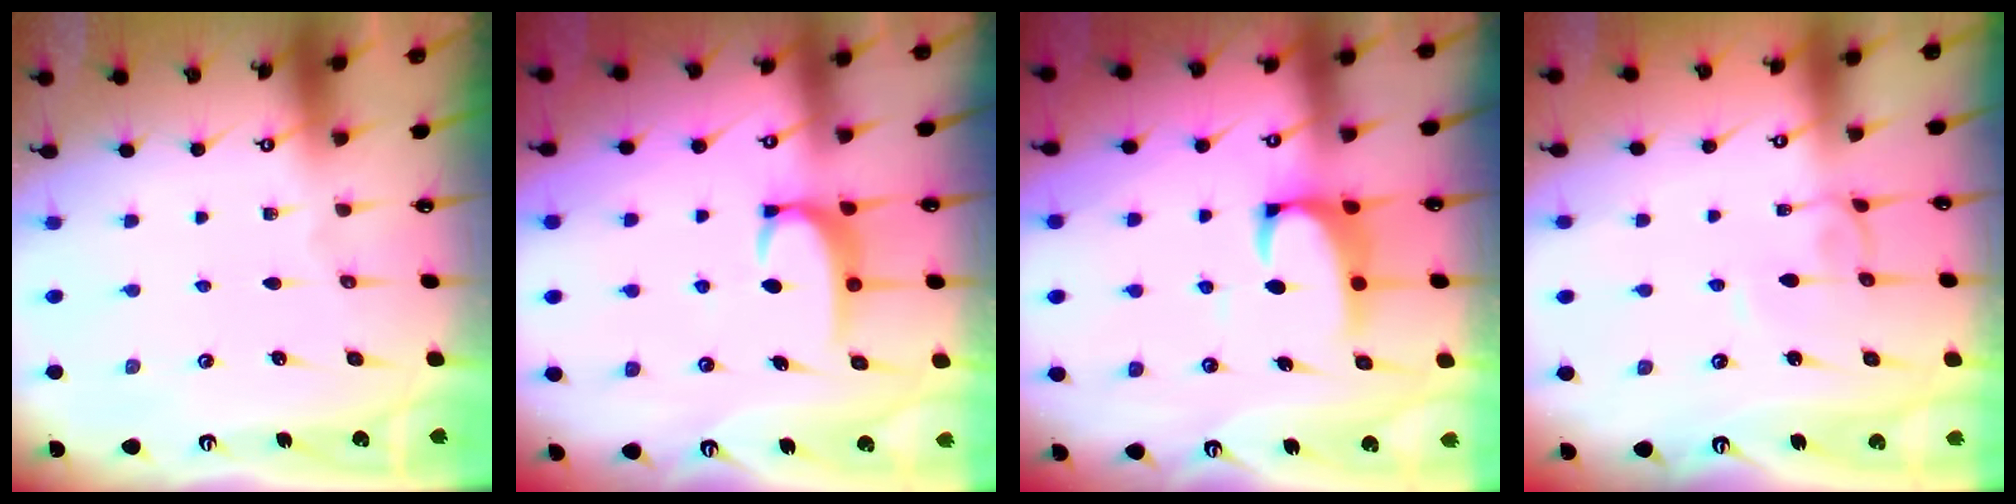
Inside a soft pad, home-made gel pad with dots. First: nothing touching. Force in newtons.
{"total": 3.3, "press": 3.3, "slide": 0.4}
{"total": 2.4, "press": 2.3, "slide": 0.9}
{"total": 2.6, "press": 2.6, "slide": 0.2}